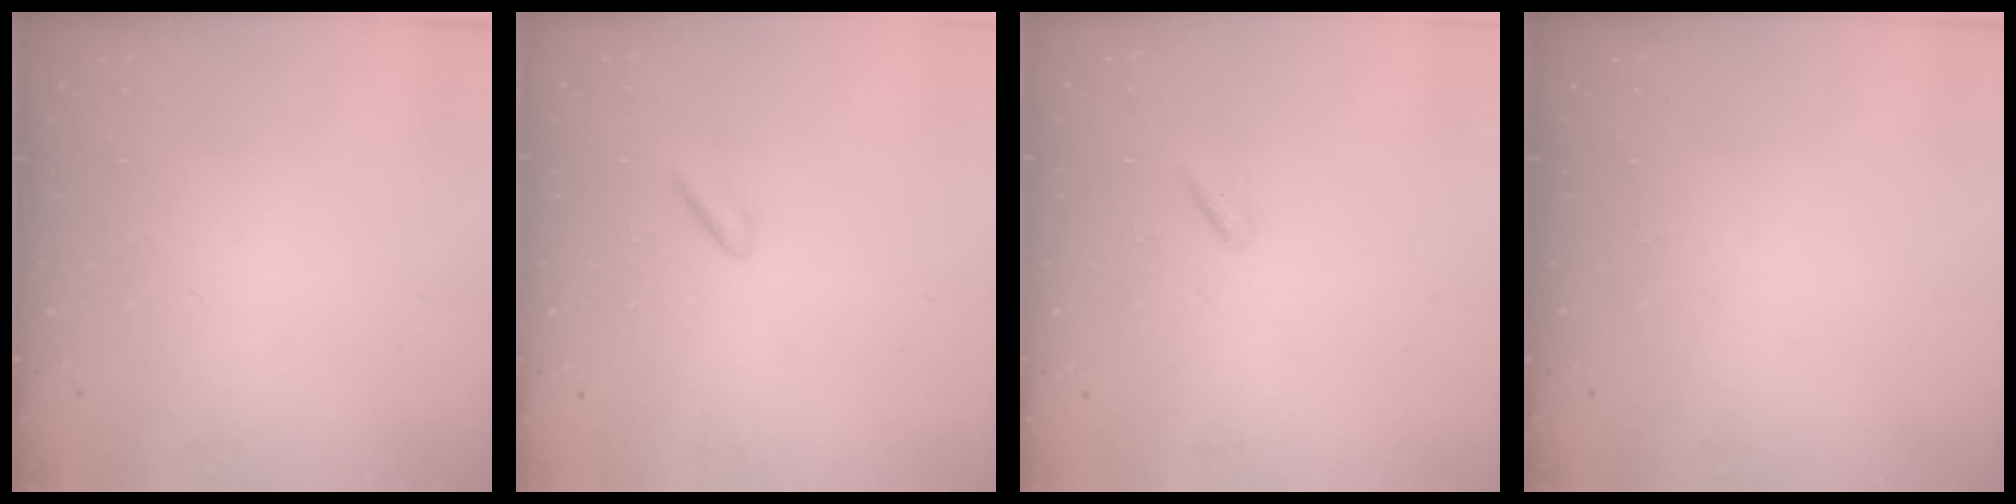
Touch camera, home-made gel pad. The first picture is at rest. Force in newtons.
{"total": 1.9, "press": 1.7, "slide": 0.9}
{"total": 2.1, "press": 2.0, "slide": 0.8}
{"total": 0.0}